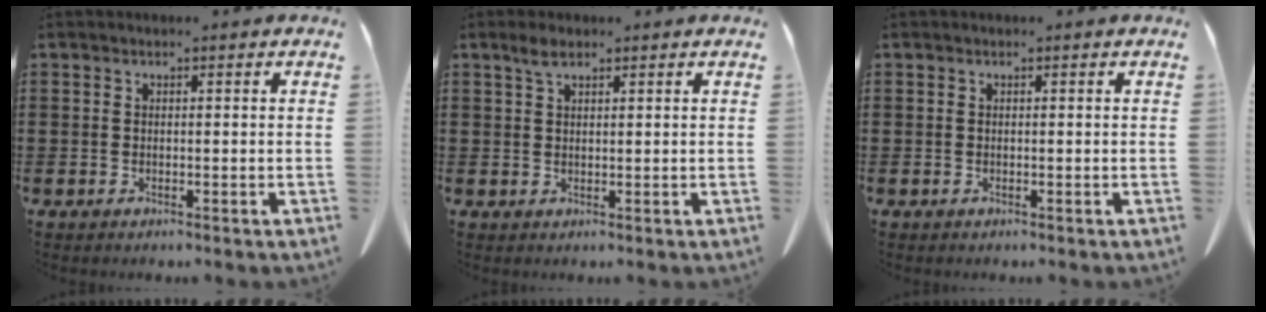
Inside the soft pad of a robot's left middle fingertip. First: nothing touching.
{"total": 2.2, "force": [1.4, 0.9, 1.5], "torque": [-0.033, 0.003, 0.026]}
{"total": 0.0}